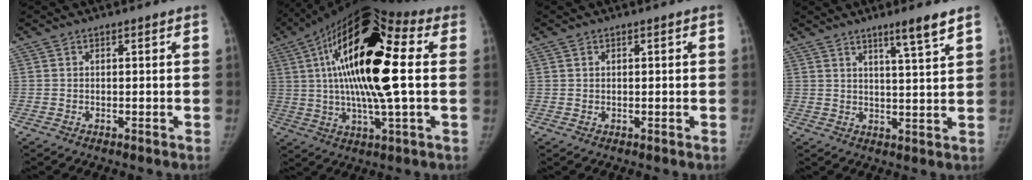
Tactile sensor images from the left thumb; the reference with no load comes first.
{"total": 23.7, "force": [2.9, 7.2, 22.4], "torque": [-0.416, 0.014, 0.035]}
{"total": 0.7, "force": [0.2, 0.6, 0.4], "torque": [-0.001, 0.001, 0.005]}
{"total": 6.1, "force": [4.2, -0.4, 4.4], "torque": [-0.067, -0.032, 0.068]}